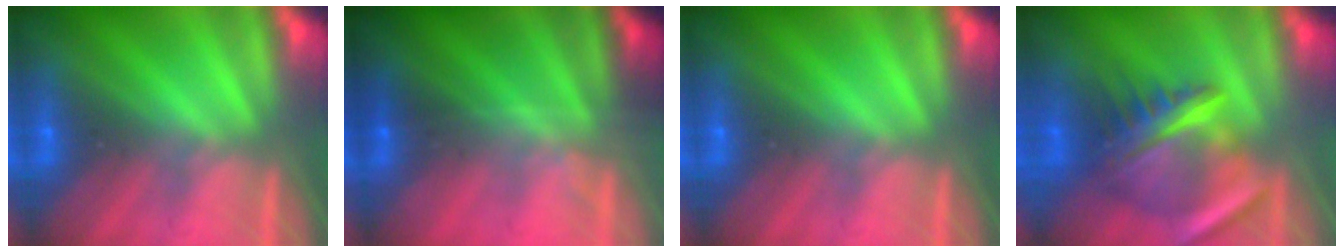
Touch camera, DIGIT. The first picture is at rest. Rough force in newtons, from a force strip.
{"total": 1.6}
{"total": 0.0}
{"total": 6.5}